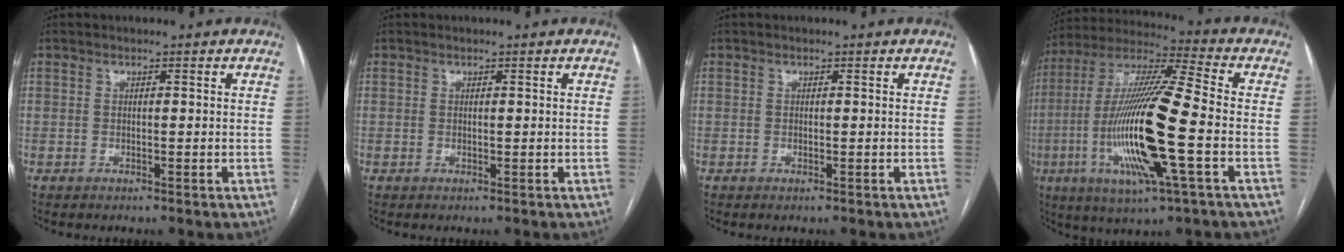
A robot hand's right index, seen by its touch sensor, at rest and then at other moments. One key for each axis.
{"total": 0.0}
{"total": 0.0}
{"total": 20.1, "fx": -4.6, "fy": 1.3, "fz": 19.5, "tx": -0.407, "ty": -0.017, "tz": -0.090}